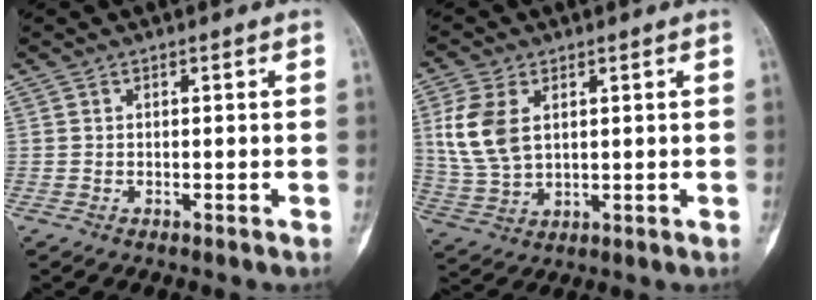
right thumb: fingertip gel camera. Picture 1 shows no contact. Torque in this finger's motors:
{"motor_torque": [0.50, 1.94, 1.12, 0.17, 0.12]}